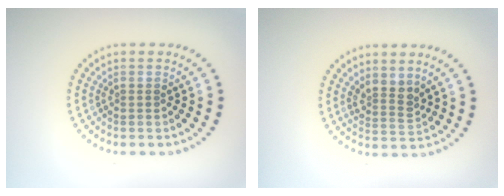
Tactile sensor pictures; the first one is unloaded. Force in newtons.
{"total": 2.3, "press": 1.8, "slide": 1.5}